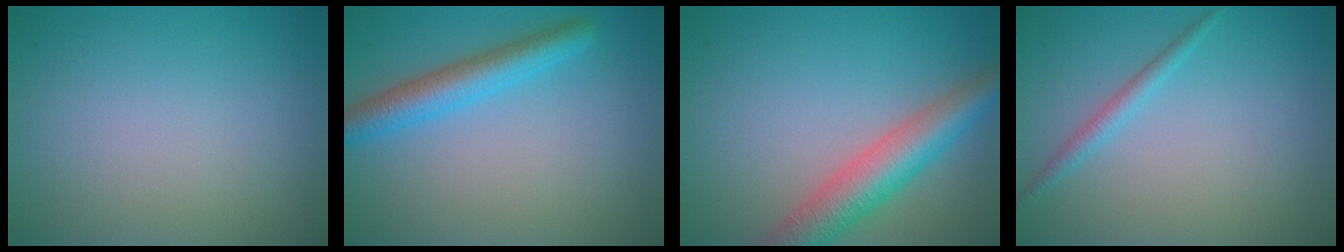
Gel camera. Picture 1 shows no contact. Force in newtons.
{"total": 3.9, "press": 3.9, "slide": 0.2}
{"total": 5.9, "press": 5.9, "slide": 0.2}
{"total": 1.4, "press": 1.4, "slide": 0.0}